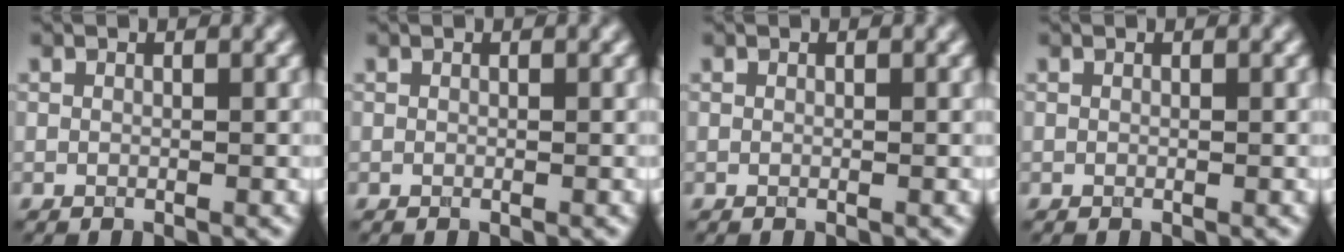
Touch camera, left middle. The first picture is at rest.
{"total": 0.0}
{"total": 0.0}
{"total": 0.0}